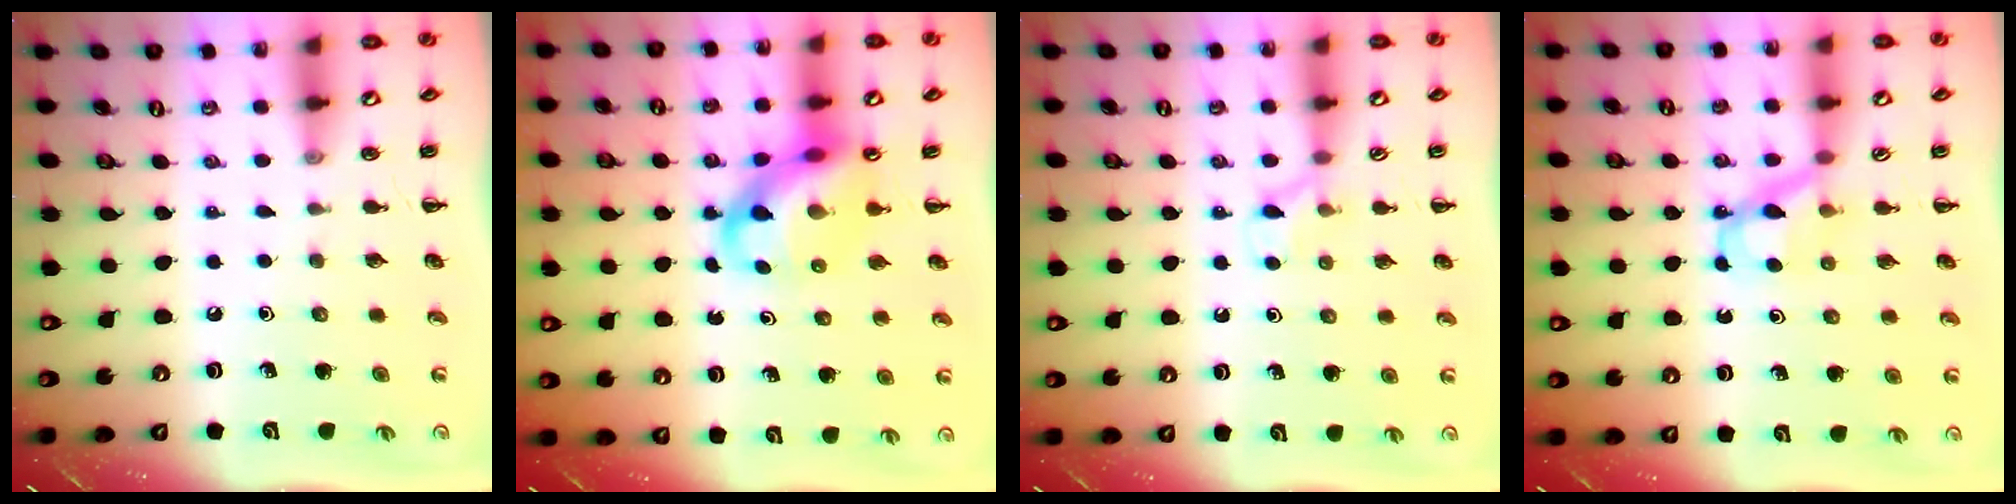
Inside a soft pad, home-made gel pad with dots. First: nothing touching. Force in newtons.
{"total": 10.6, "press": 10.2, "slide": 3.0}
{"total": 4.1, "press": 3.8, "slide": 1.4}
{"total": 4.1, "press": 3.9, "slide": 1.2}